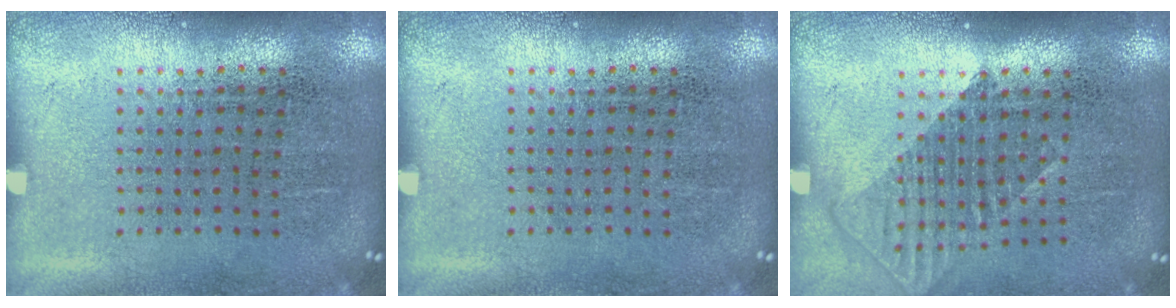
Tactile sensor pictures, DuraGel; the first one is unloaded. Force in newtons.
{"total": 0.0}
{"total": 1.3, "press": 1.1, "slide": 0.7}